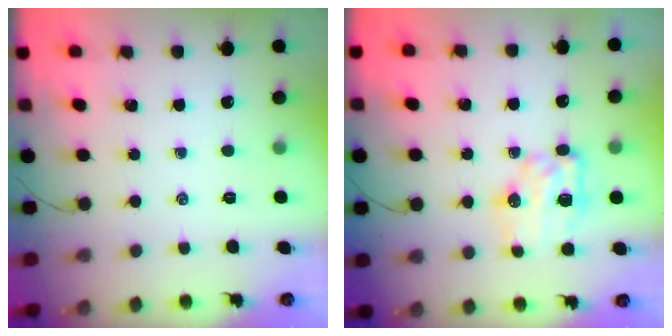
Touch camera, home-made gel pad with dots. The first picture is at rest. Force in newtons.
{"total": 8.0, "press": 8.0, "slide": 1.0}